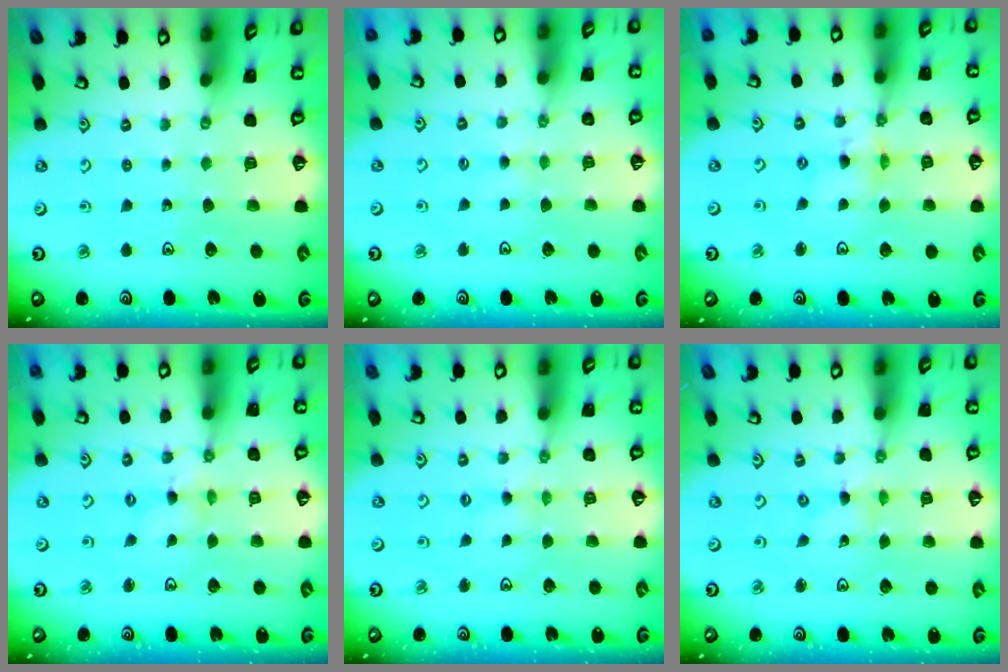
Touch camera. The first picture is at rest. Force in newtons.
{"total": 1.9, "press": 1.9, "slide": 0.4}
{"total": 3.5, "press": 3.5, "slide": 0.4}
{"total": 0.0}
{"total": 1.8, "press": 1.8, "slide": 0.4}
{"total": 0.0}